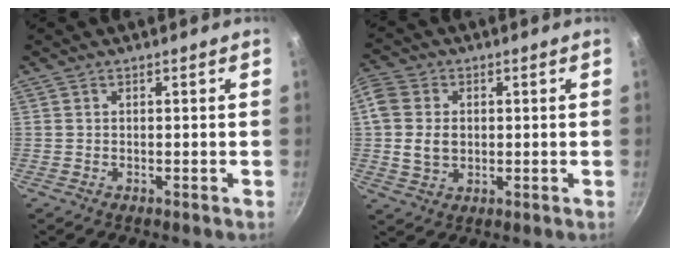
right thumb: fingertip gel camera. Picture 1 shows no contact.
{"total": 7.8, "force": [0.2, 6.1, 4.8], "torque": [-0.081, 0.003, -0.005]}